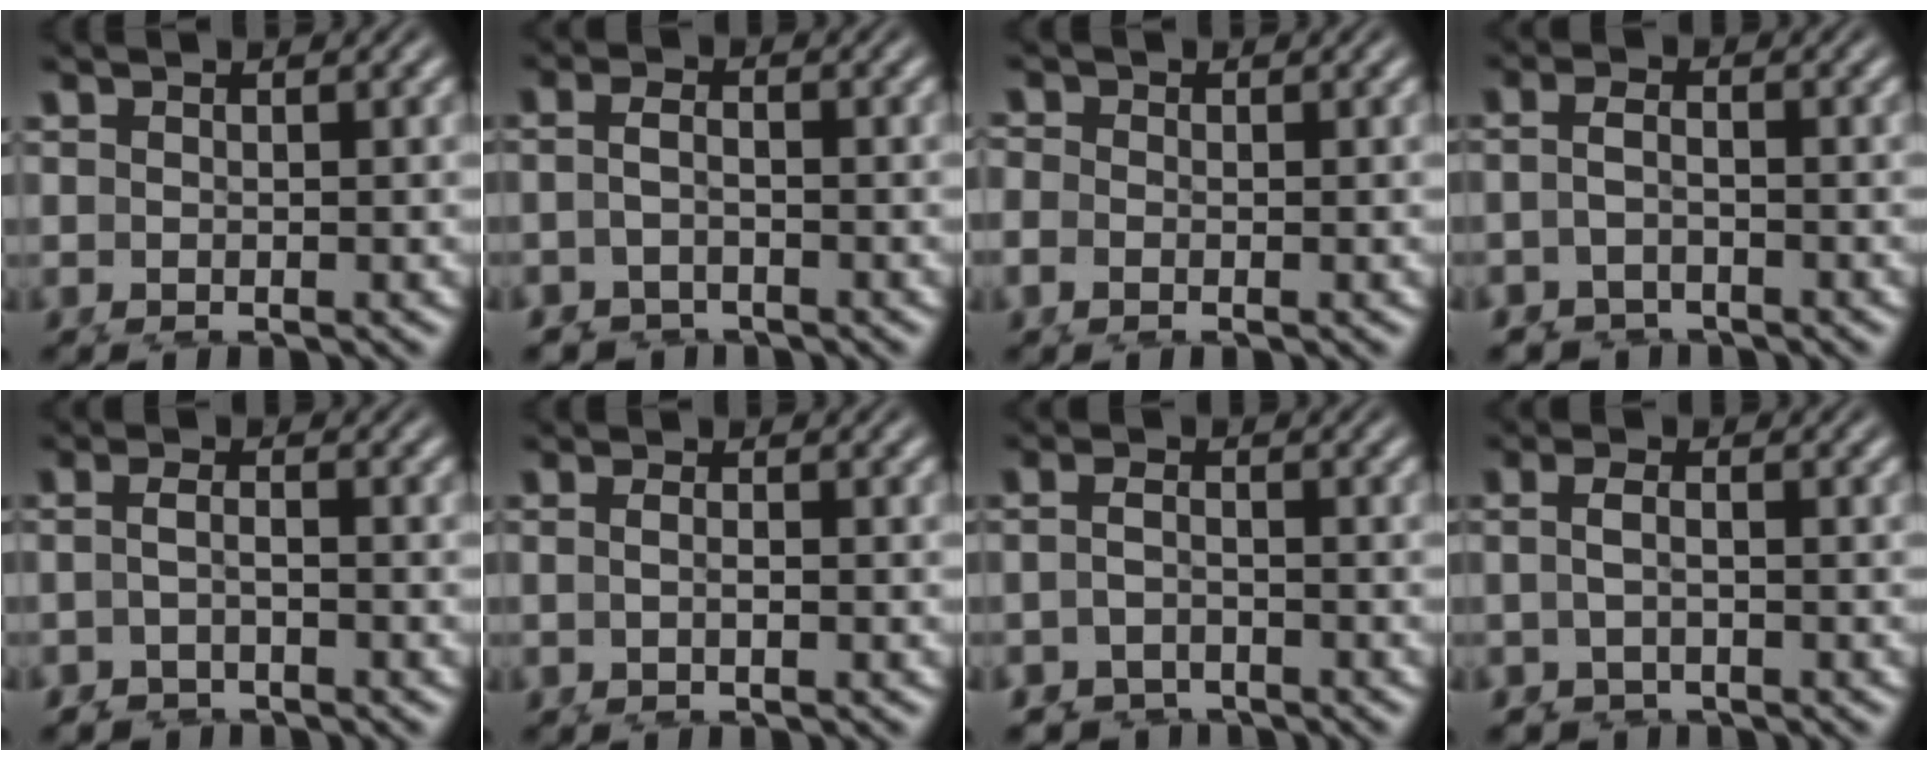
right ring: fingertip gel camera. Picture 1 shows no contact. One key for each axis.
{"total": 2.6, "fx": -1.1, "fy": 2.2, "fz": 0.9, "tx": -0.022, "ty": -0.005, "tz": -0.021}
{"total": 1.8, "fx": -0.1, "fy": 1.7, "fz": 0.7, "tx": -0.017, "ty": -0.004, "tz": -0.005}
{"total": 3.0, "fx": -1.4, "fy": 2.5, "fz": 1.0, "tx": -0.022, "ty": -0.006, "tz": -0.027}
{"total": 2.1, "fx": -0.8, "fy": 1.6, "fz": 1.1, "tx": -0.017, "ty": -0.003, "tz": -0.019}
{"total": 1.8, "fx": -0.3, "fy": 0.5, "fz": 1.6, "tx": -0.031, "ty": 0.000, "tz": -0.006}
{"total": 3.0, "fx": -2.4, "fy": 1.8, "fz": 0.4, "tx": -0.007, "ty": -0.013, "tz": -0.036}
{"total": 2.4, "fx": -0.8, "fy": 1.7, "fz": 1.4, "tx": -0.031, "ty": -0.002, "tz": -0.018}